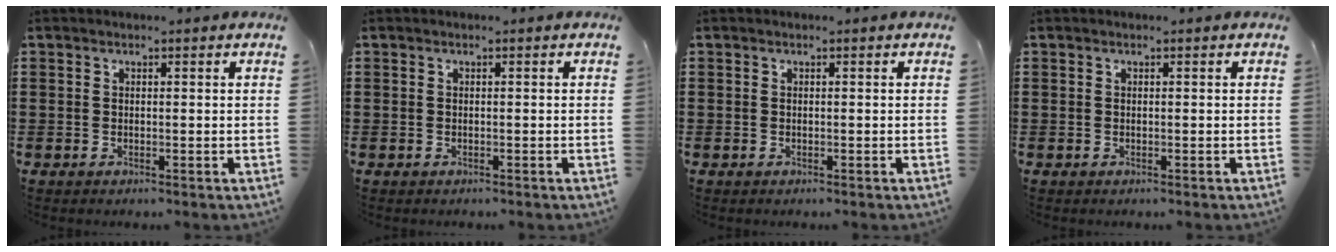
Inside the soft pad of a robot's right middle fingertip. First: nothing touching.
{"total": 0.0}
{"total": 0.0}
{"total": 0.0}